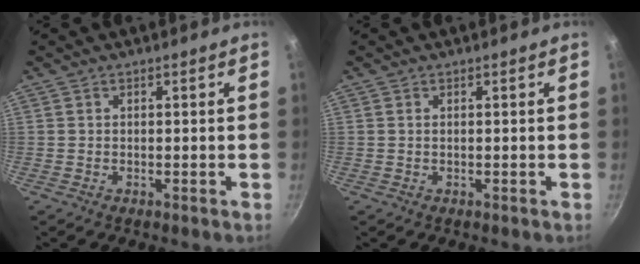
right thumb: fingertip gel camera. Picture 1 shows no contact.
{"total": 0.0}